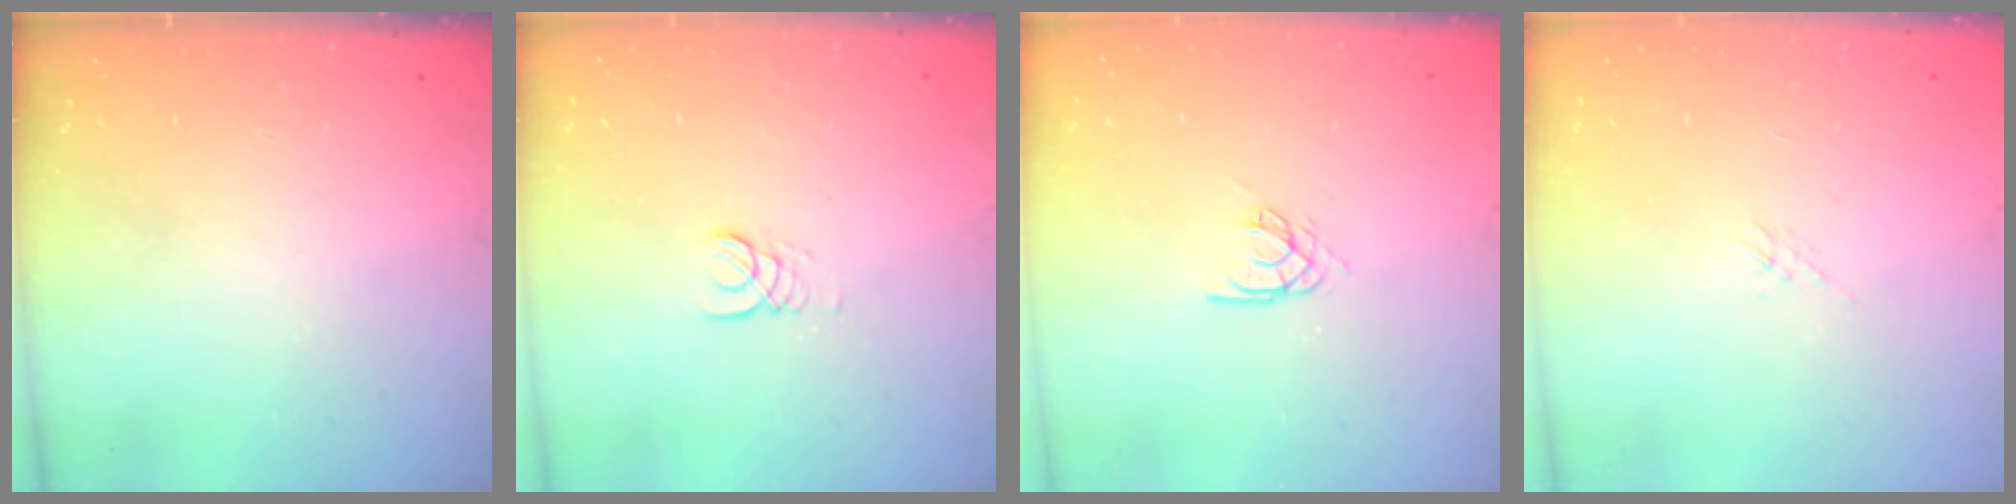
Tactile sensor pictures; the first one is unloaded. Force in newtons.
{"total": 1.4, "press": 1.4, "slide": 0.2}
{"total": 4.5, "press": 4.5, "slide": 0.3}
{"total": 1.7, "press": 1.6, "slide": 0.4}